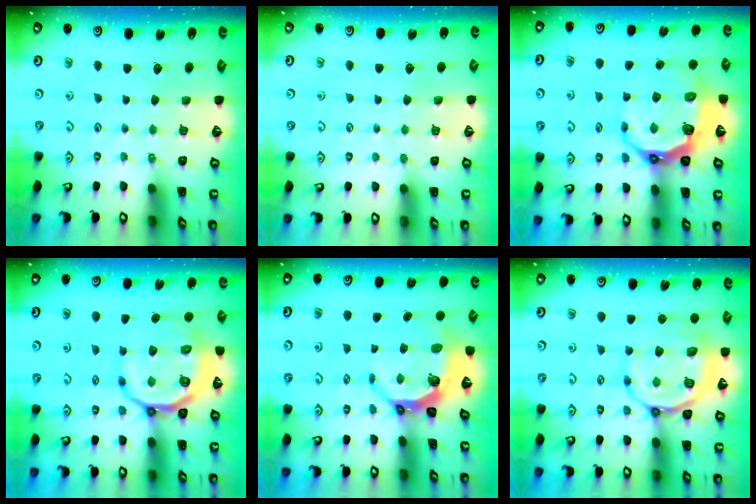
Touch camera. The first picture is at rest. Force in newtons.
{"total": 0.8, "press": 0.8, "slide": 0.1}
{"total": 10.7, "press": 9.7, "slide": 4.5}
{"total": 14.3, "press": 13.9, "slide": 3.0}
{"total": 6.7, "press": 5.3, "slide": 4.2}
{"total": 11.7, "press": 11.6, "slide": 1.5}